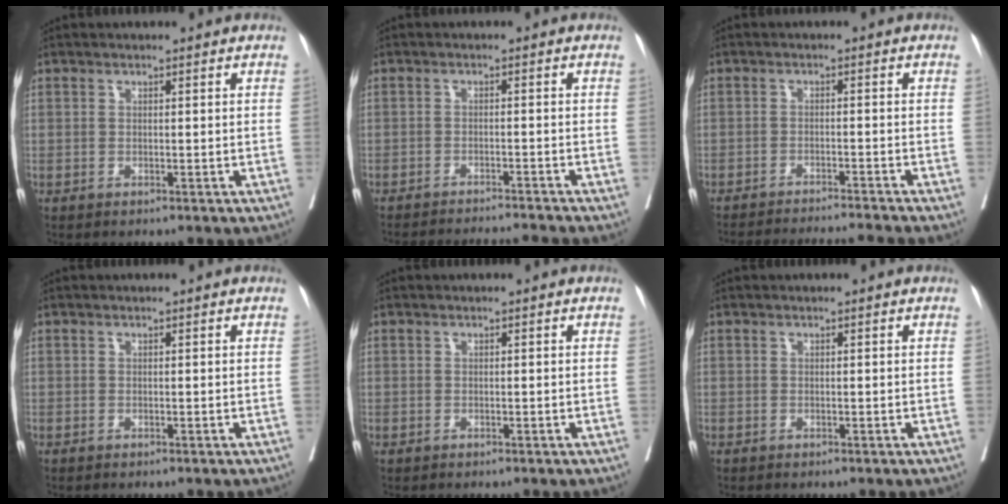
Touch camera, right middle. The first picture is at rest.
{"total": 10.6, "force": [-10.2, -0.3, 3.1], "torque": [-0.029, -0.010, -0.134]}
{"total": 13.0, "force": [-12.2, -1.4, 4.4], "torque": [-0.041, -0.021, -0.172]}
{"total": 0.0}
{"total": 0.0}
{"total": 0.0}